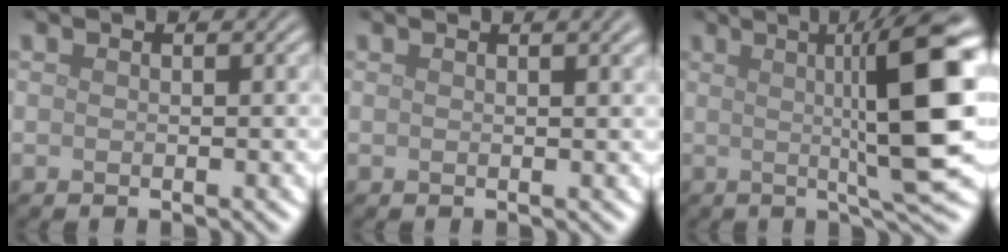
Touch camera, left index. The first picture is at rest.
{"total": 2.1, "force": [1.1, 0.8, 1.6], "torque": [-0.011, 0.003, 0.009]}
{"total": 11.6, "force": [1.3, 1.9, 11.4], "torque": [-0.137, 0.007, 0.018]}